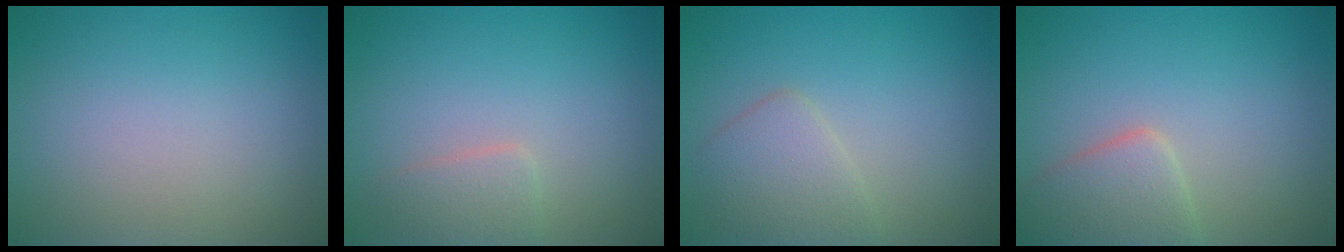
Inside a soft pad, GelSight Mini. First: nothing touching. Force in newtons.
{"total": 1.7, "press": 1.7, "slide": 0.1}
{"total": 2.8, "press": 2.8, "slide": 0.2}
{"total": 3.6, "press": 3.6, "slide": 0.1}